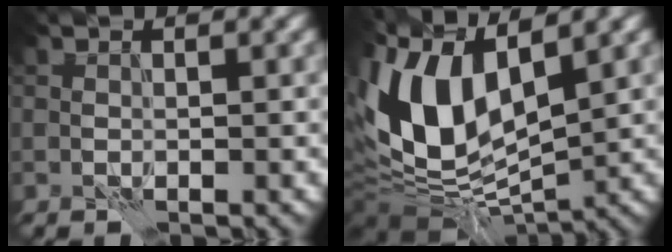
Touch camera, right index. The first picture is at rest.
{"total": 13.3, "force": [1.4, 7.1, 11.2], "torque": [-0.226, 0.007, 0.016]}